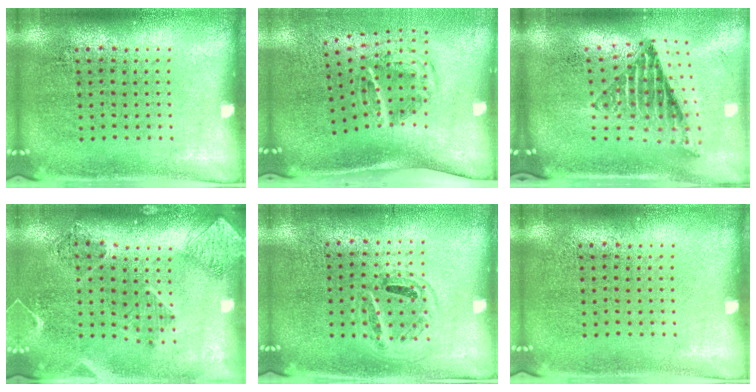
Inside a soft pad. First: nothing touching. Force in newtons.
{"total": 2.1, "press": 1.2, "slide": 1.7}
{"total": 1.8, "press": 1.4, "slide": 1.1}
{"total": 1.5, "press": 1.4, "slide": 0.5}
{"total": 0.9, "press": 0.9, "slide": 0.1}
{"total": 0.0}